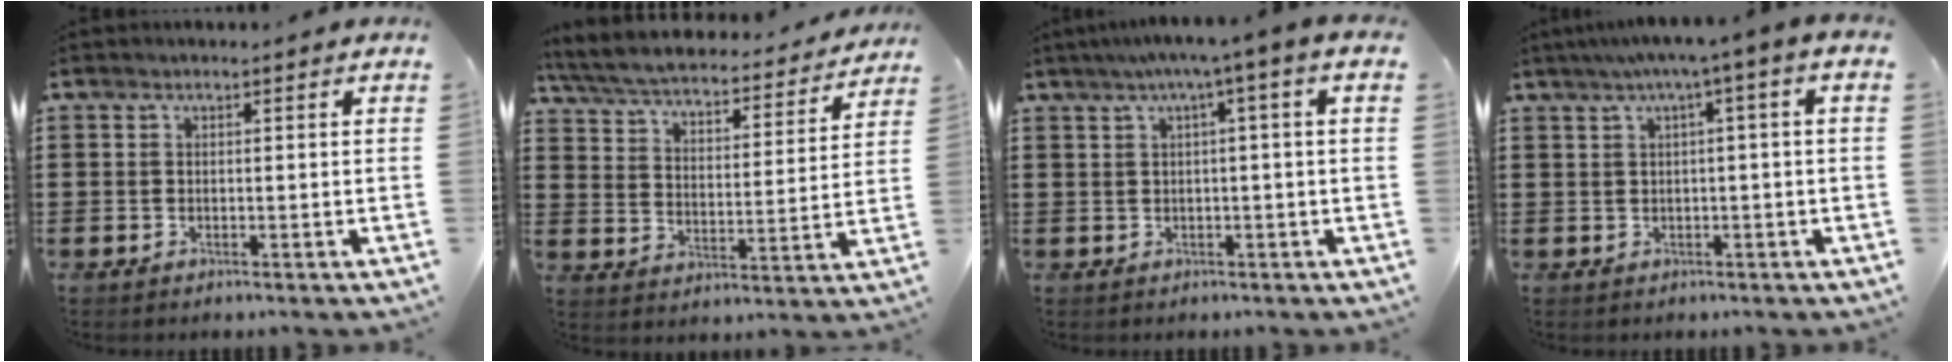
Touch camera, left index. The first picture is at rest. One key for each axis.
{"total": 4.8, "fx": 4.5, "fy": 0.4, "fz": 1.5, "tx": -0.053, "ty": -0.033, "tz": 0.071}
{"total": 3.3, "fx": -0.1, "fy": -0.5, "fz": 3.3, "tx": -0.059, "ty": -0.005, "tz": -0.008}
{"total": 3.1, "fx": -0.2, "fy": -0.4, "fz": 3.1, "tx": -0.054, "ty": -0.004, "tz": -0.010}